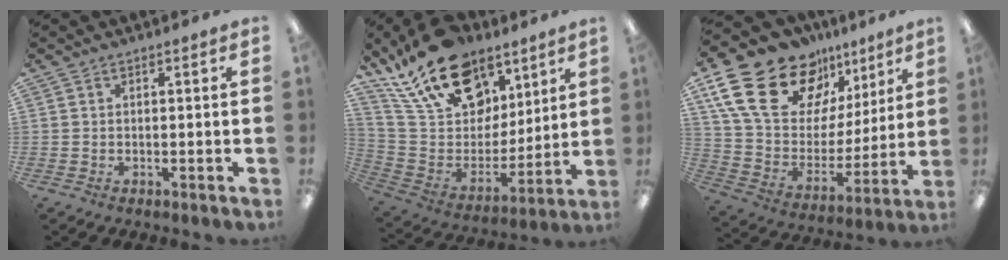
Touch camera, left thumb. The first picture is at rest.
{"total": 22.0, "force": [14.9, 12.3, 10.5], "torque": [-0.202, -0.081, 0.277]}
{"total": 23.2, "force": [13.9, 14.0, 12.4], "torque": [-0.217, -0.075, 0.260]}